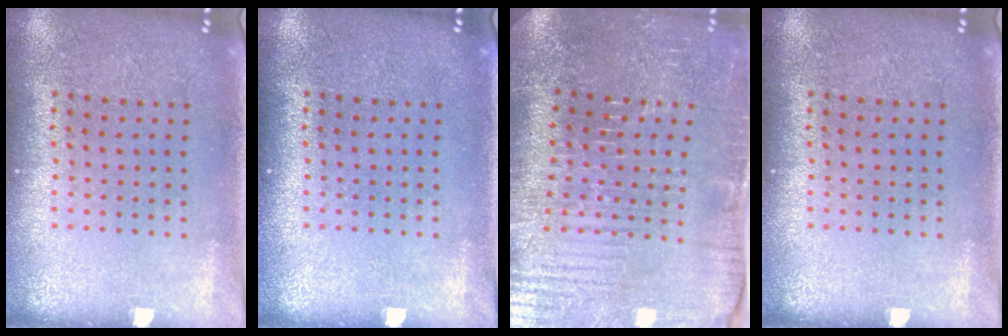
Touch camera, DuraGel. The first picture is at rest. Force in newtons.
{"total": 0.0}
{"total": 4.2, "press": 4.2, "slide": 0.4}
{"total": 0.0}